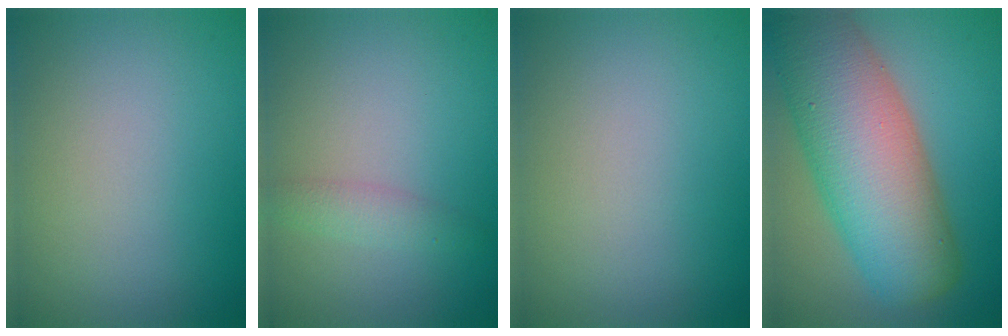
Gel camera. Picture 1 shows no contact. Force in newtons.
{"total": 1.6, "press": 1.6, "slide": 0.0}
{"total": 0.0}
{"total": 12.4, "press": 12.4, "slide": 0.6}